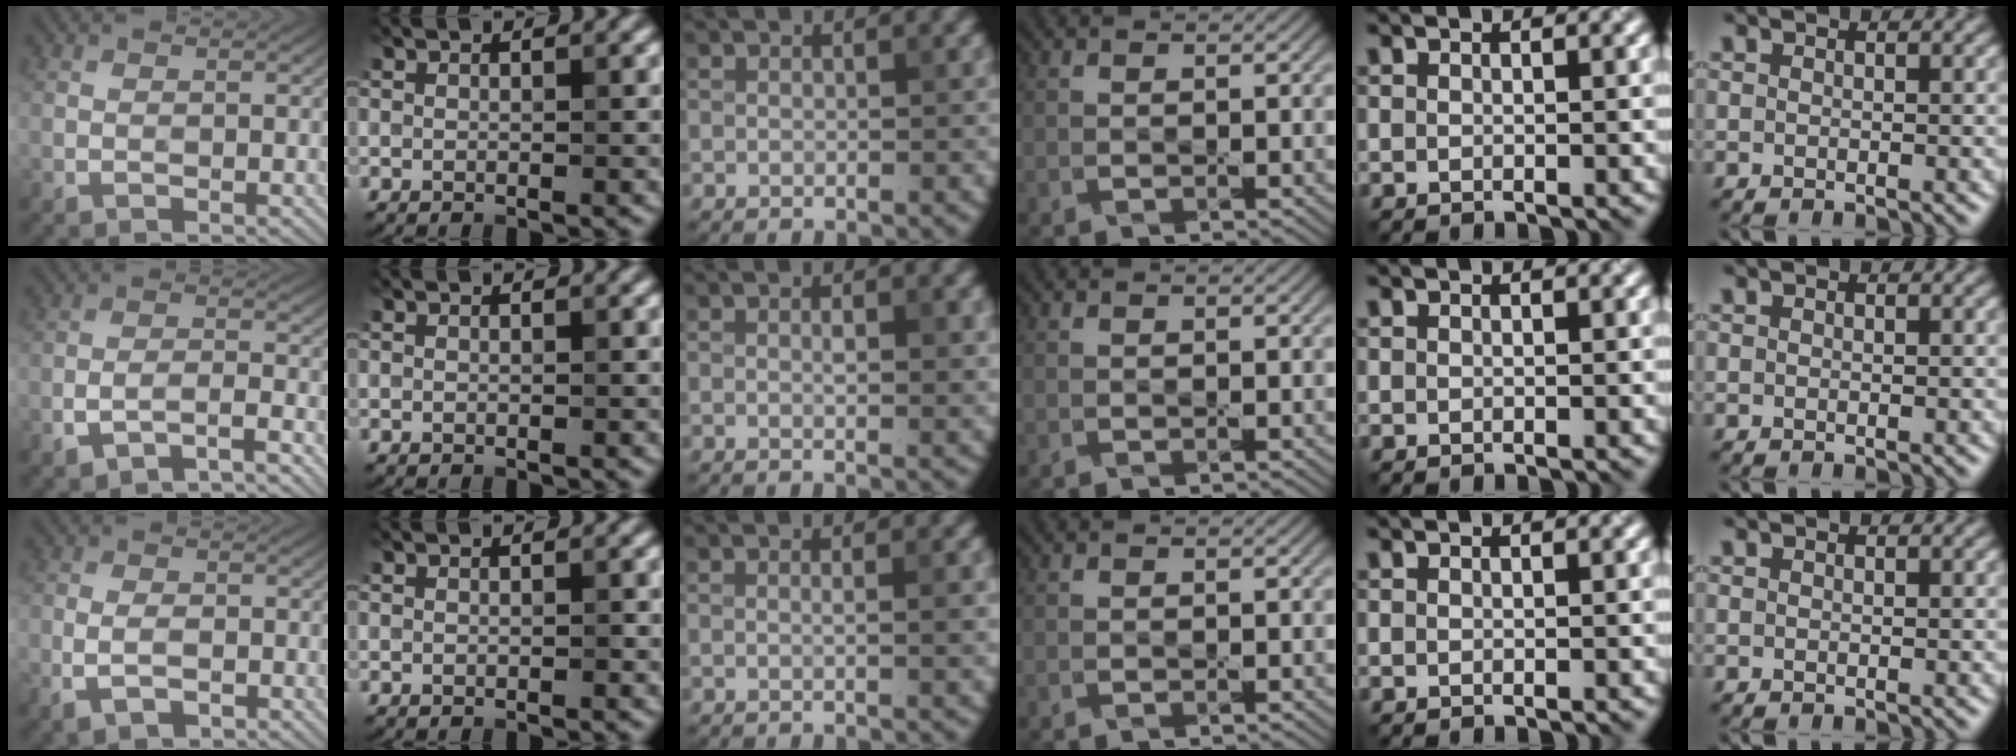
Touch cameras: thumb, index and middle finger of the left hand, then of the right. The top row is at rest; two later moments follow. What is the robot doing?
{"motion": "squeeze", "object": "air blower"}